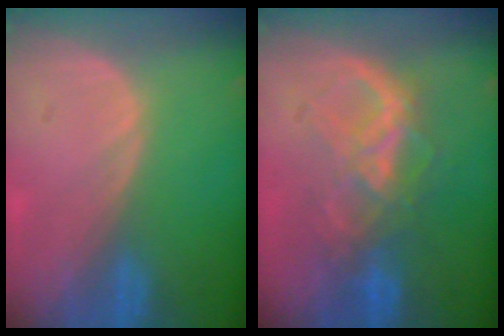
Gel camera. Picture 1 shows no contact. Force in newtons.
{"total": 7.1, "press": 7.1, "slide": 1.0}